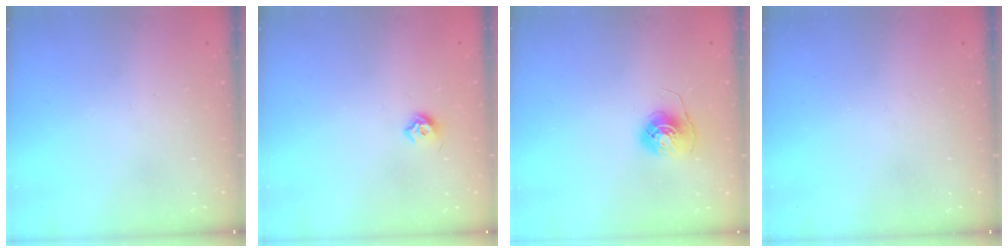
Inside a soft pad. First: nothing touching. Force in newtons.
{"total": 6.0, "press": 5.9, "slide": 1.0}
{"total": 6.9, "press": 6.9, "slide": 0.5}
{"total": 0.0}